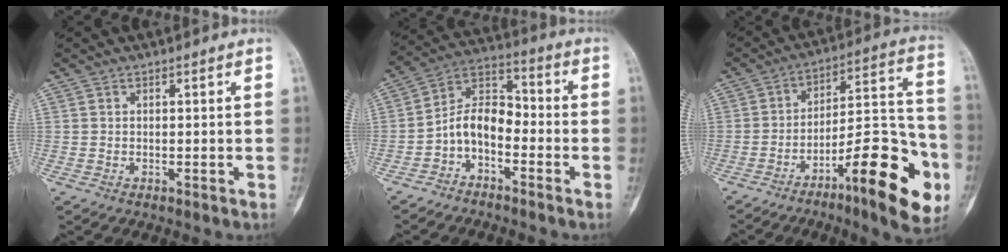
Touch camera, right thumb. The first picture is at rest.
{"total": 8.6, "force": [-3.4, 5.2, 6.0], "torque": [-0.096, 0.064, -0.077]}
{"total": 20.8, "force": [-9.3, 5.6, 17.8], "torque": [-0.244, 0.068, -0.136]}